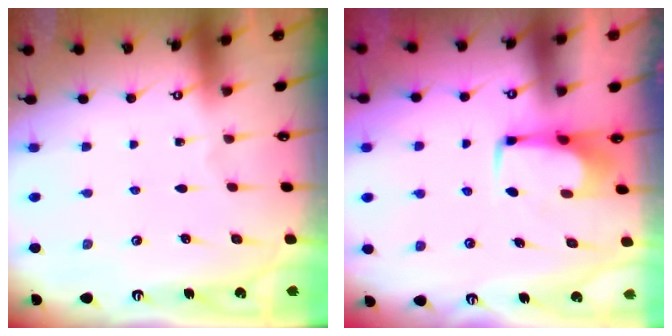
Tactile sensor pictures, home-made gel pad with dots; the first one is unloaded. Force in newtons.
{"total": 1.7, "press": 1.6, "slide": 0.6}